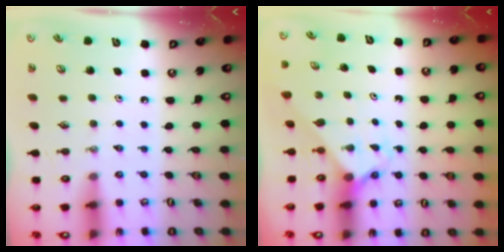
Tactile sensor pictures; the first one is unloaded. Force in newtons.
{"total": 2.1, "press": 2.1, "slide": 0.2}